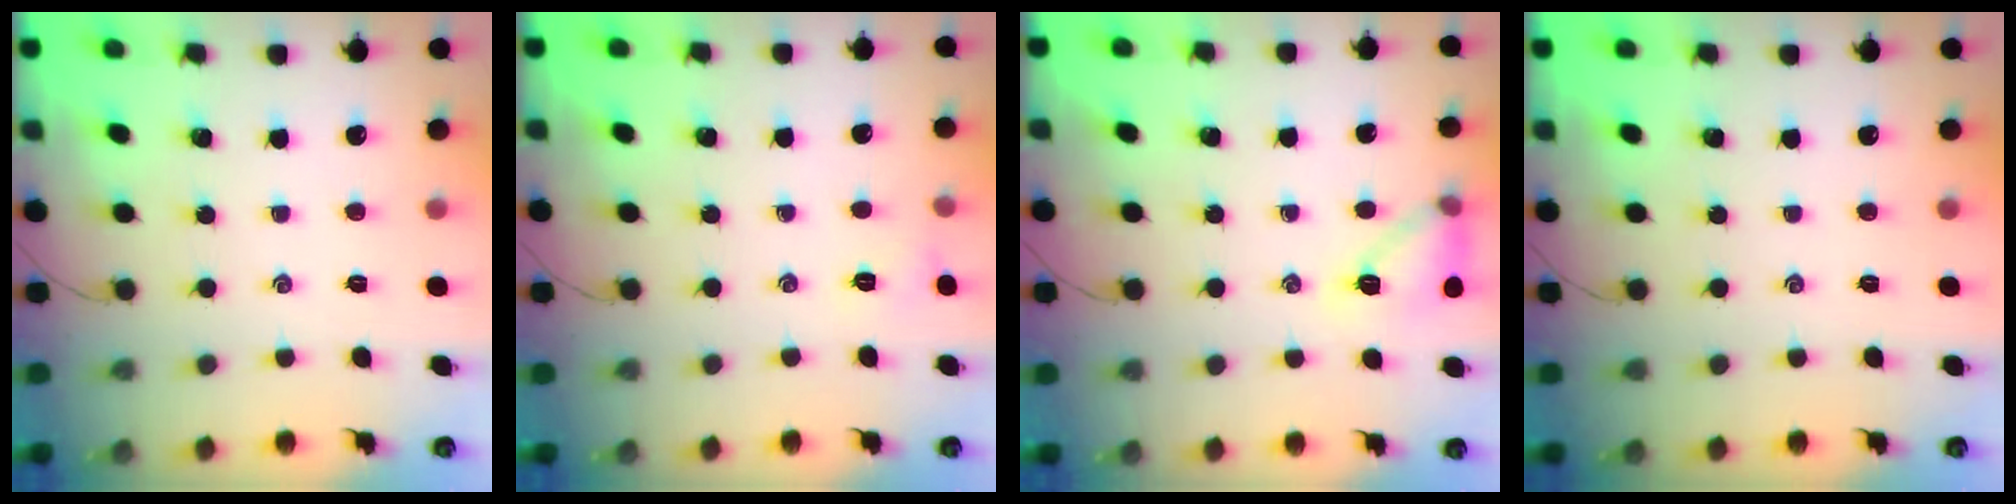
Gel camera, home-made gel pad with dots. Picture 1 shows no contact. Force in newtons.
{"total": 4.7, "press": 4.5, "slide": 1.4}
{"total": 11.7, "press": 11.7, "slide": 0.8}
{"total": 0.0}